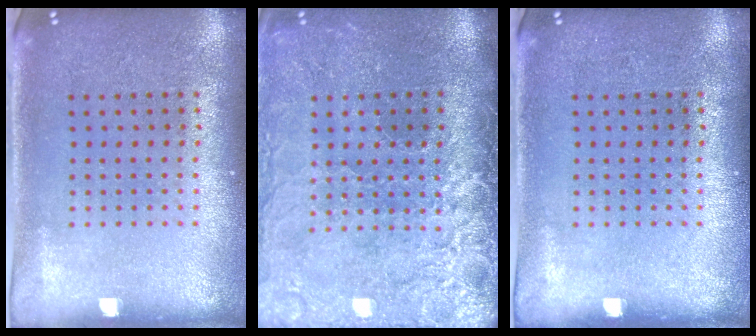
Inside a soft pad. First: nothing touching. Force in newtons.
{"total": 4.0, "press": 3.5, "slide": 2.0}
{"total": 0.0}